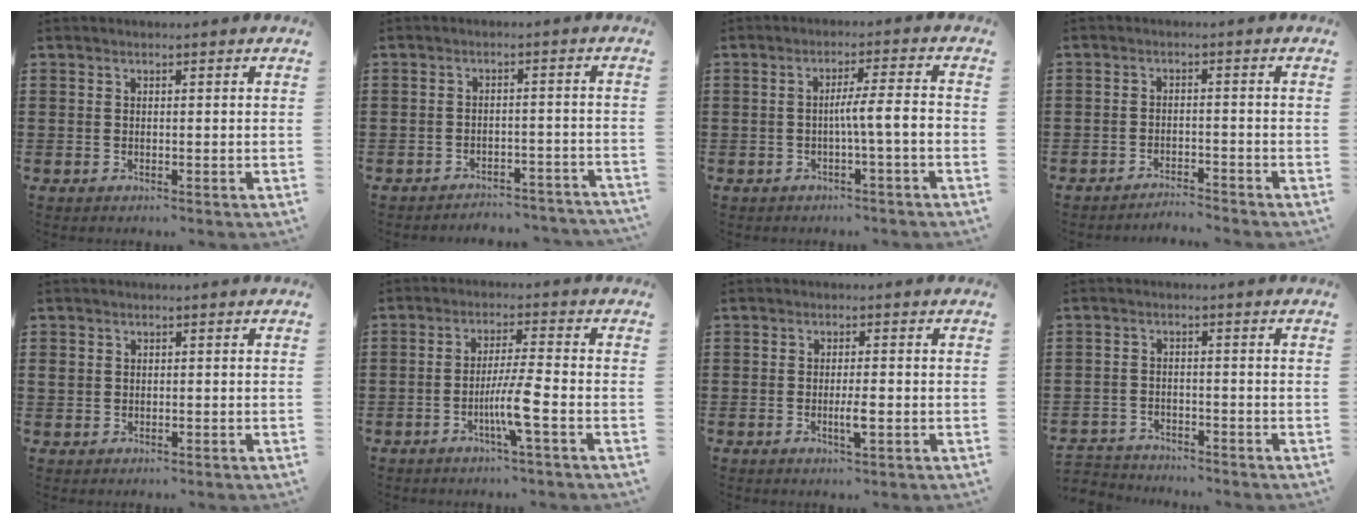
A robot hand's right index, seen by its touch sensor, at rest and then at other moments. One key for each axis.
{"total": 3.0, "fx": -3.0, "fy": 0.2, "fz": 0.2, "tx": -0.009, "ty": 0.001, "tz": -0.064}
{"total": 4.4, "fx": -1.1, "fy": -0.1, "fz": 4.3, "tx": -0.079, "ty": -0.002, "tz": -0.023}
{"total": 2.6, "fx": -2.6, "fy": 0.0, "fz": -0.1, "tx": -0.005, "ty": 0.002, "tz": -0.057}
{"total": 1.2, "fx": 0.1, "fy": 1.1, "fz": 0.5, "tx": -0.013, "ty": 0.007, "tz": 0.001}
{"total": 6.1, "fx": -2.4, "fy": -0.3, "fz": 5.6, "tx": -0.108, "ty": -0.014, "tz": -0.047}
{"total": 3.1, "fx": -0.9, "fy": 0.5, "fz": 2.9, "tx": -0.050, "ty": 0.000, "tz": -0.015}
{"total": 2.8, "fx": -2.8, "fy": 0.3, "fz": -0.3, "tx": -0.003, "ty": 0.000, "tz": -0.062}